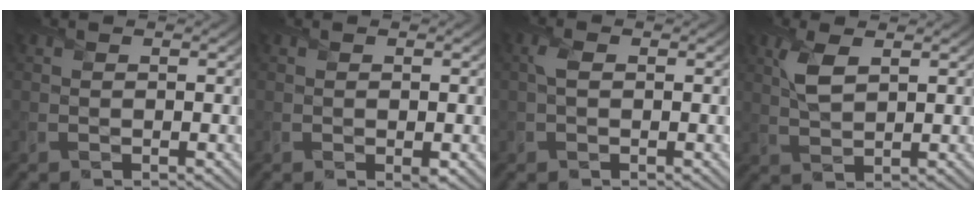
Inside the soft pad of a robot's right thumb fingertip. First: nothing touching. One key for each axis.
{"total": 0.9, "fx": -0.2, "fy": 0.4, "fz": 0.7, "tx": -0.009, "ty": -0.001, "tz": -0.003}
{"total": 1.6, "fx": 0.2, "fy": 0.9, "fz": 1.3, "tx": -0.031, "ty": 0.003, "tz": 0.000}
{"total": 3.9, "fx": 1.7, "fy": 1.7, "fz": 3.1, "tx": -0.078, "ty": 0.001, "tz": 0.036}